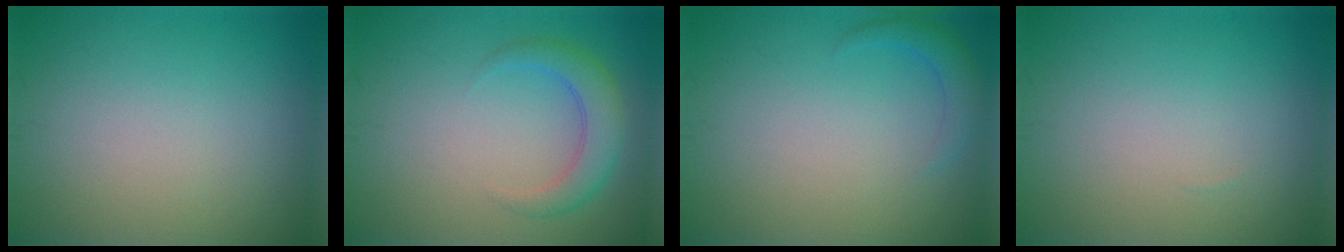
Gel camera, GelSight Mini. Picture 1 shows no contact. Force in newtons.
{"total": 3.3, "press": 3.3, "slide": 0.2}
{"total": 1.6, "press": 1.6, "slide": 0.2}
{"total": 0.0}